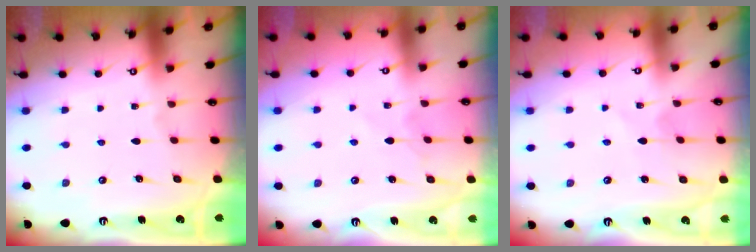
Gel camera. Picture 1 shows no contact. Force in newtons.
{"total": 5.1, "press": 5.0, "slide": 0.7}
{"total": 4.0, "press": 3.9, "slide": 0.4}